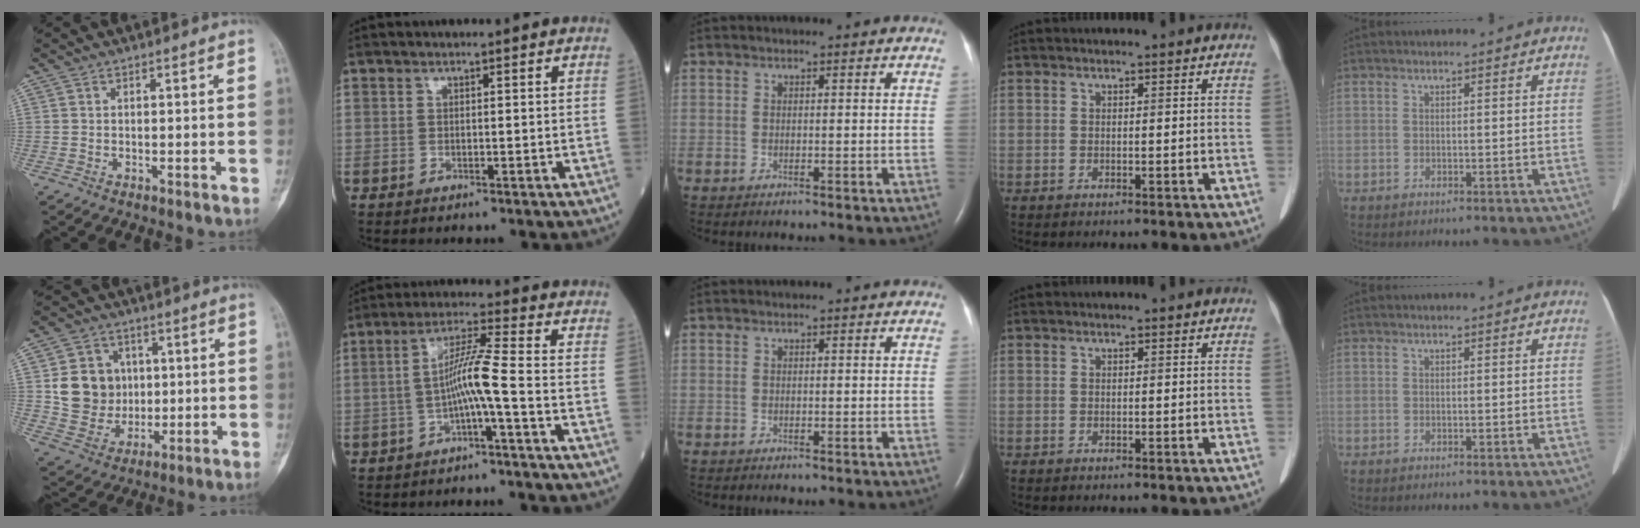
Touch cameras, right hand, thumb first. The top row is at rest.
{"thumb": {"total": 11.5, "force": [1.4, 10.4, 4.8], "torque": [-0.042, 0.000, 0.038]}, "index": {"total": 6.4, "force": [-2.0, -1.0, 6.0], "torque": [-0.115, 0.018, -0.037]}}